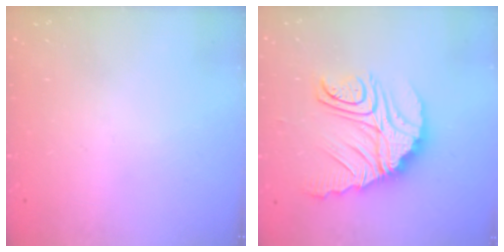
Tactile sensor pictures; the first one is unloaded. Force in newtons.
{"total": 21.0, "press": 20.9, "slide": 1.7}